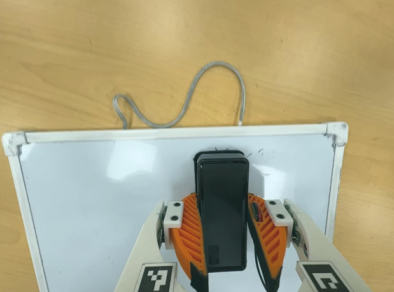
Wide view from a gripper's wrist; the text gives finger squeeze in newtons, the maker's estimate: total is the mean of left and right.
{"total": 13.6, "left": 13.5, "right": 13.7}